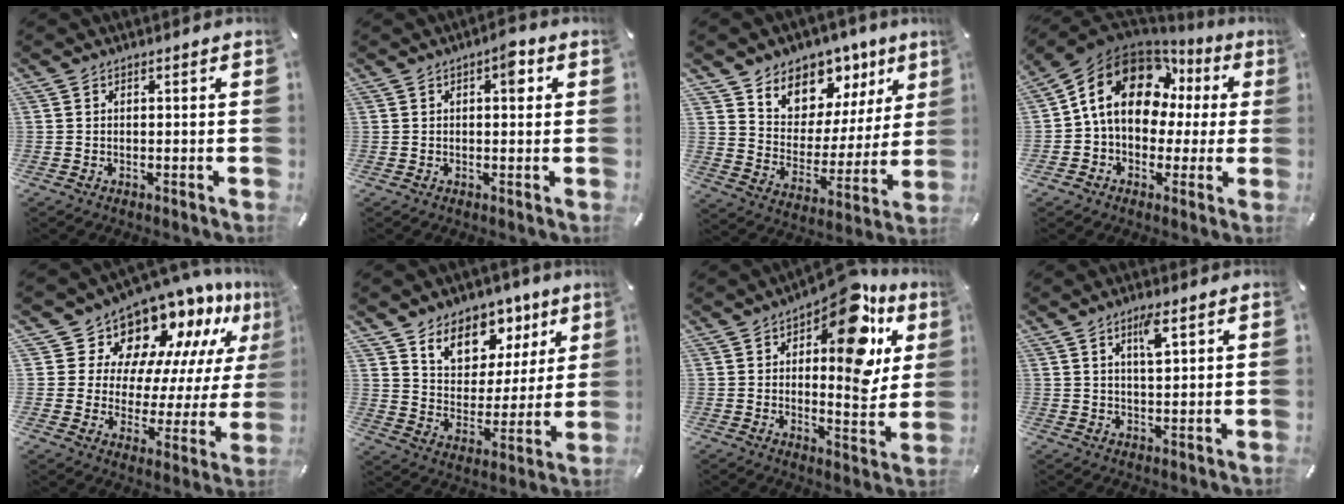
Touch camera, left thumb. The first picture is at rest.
{"total": 4.3, "force": [1.1, 2.0, 3.7], "torque": [-0.044, -0.002, 0.010]}
{"total": 9.8, "force": [7.2, 6.7, -0.4], "torque": [-0.001, -0.087, 0.131]}
{"total": 16.4, "force": [5.0, 12.4, 9.6], "torque": [-0.180, -0.012, 0.090]}
{"total": 13.5, "force": [11.6, 6.4, 2.4], "torque": [-0.047, -0.121, 0.194]}
{"total": 10.1, "force": [6.9, 7.1, 1.7], "torque": [-0.026, -0.062, 0.124]}
{"total": 18.8, "force": [9.1, 8.8, 13.9], "torque": [-0.175, -0.068, 0.146]}
{"total": 4.8, "force": [2.7, 1.3, 3.7], "torque": [-0.065, -0.002, 0.041]}